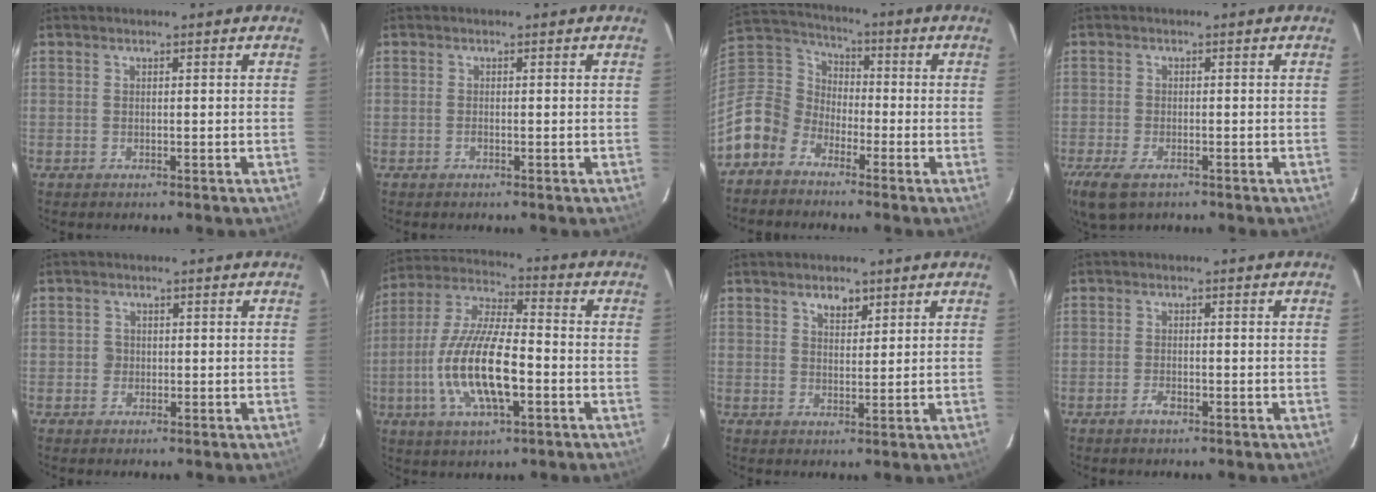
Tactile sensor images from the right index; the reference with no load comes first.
{"total": 0.7, "force": [-0.5, 0.3, 0.4], "torque": [-0.007, 0.002, -0.010]}
{"total": 12.0, "force": [-7.6, 8.8, 3.2], "torque": [-0.100, 0.029, -0.164]}
{"total": 7.6, "force": [-4.8, 3.6, 4.8], "torque": [-0.120, -0.028, -0.089]}
{"total": 1.6, "force": [-0.3, 1.6, 0.1], "torque": [-0.001, 0.002, -0.004]}
{"total": 16.3, "force": [-4.3, 5.2, 14.9], "torque": [-0.305, -0.008, -0.081]}
{"total": 3.3, "force": [2.1, 1.8, 1.8], "torque": [-0.024, 0.003, 0.036]}
{"total": 2.1, "force": [-1.4, 0.9, 1.4], "torque": [-0.032, 0.000, -0.026]}